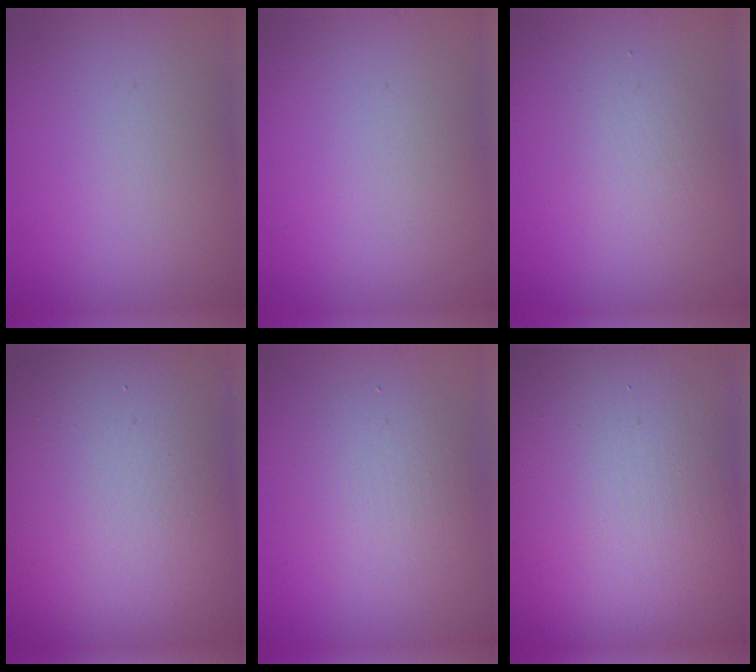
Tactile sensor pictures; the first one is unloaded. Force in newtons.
{"total": 0.0}
{"total": 1.9, "press": 1.9, "slide": 0.1}
{"total": 19.6, "press": 19.6, "slide": 0.8}
{"total": 3.5, "press": 3.5, "slide": 0.1}
{"total": 23.1, "press": 23.1, "slide": 1.2}